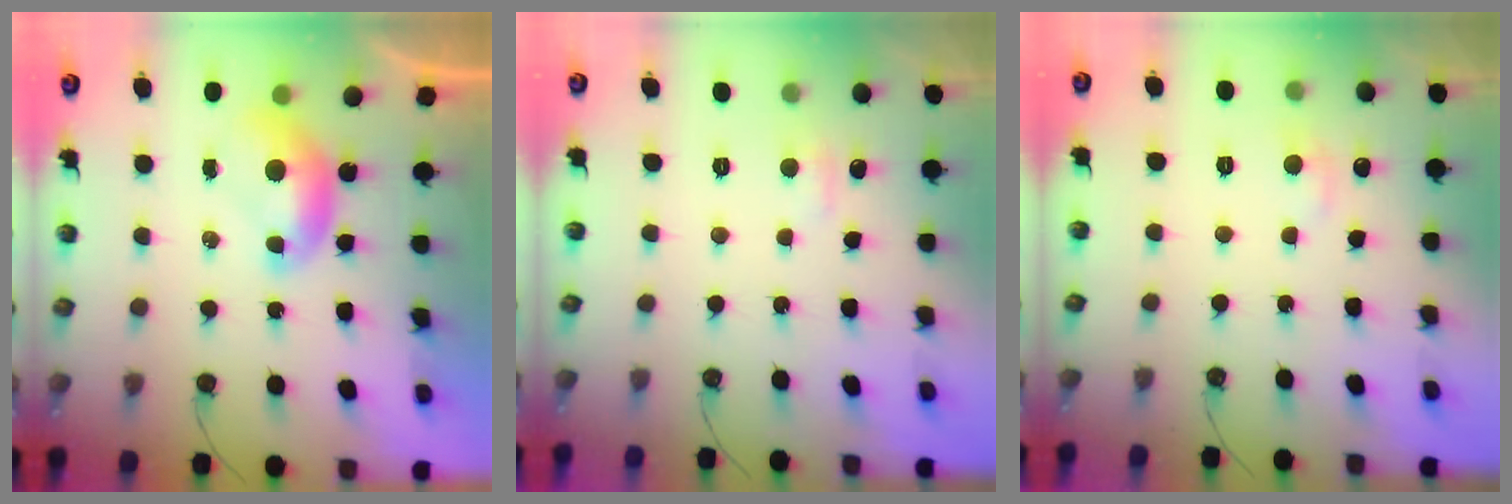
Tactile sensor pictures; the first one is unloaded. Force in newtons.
{"total": 1.7, "press": 1.6, "slide": 0.6}
{"total": 0.9, "press": 0.5, "slide": 0.8}